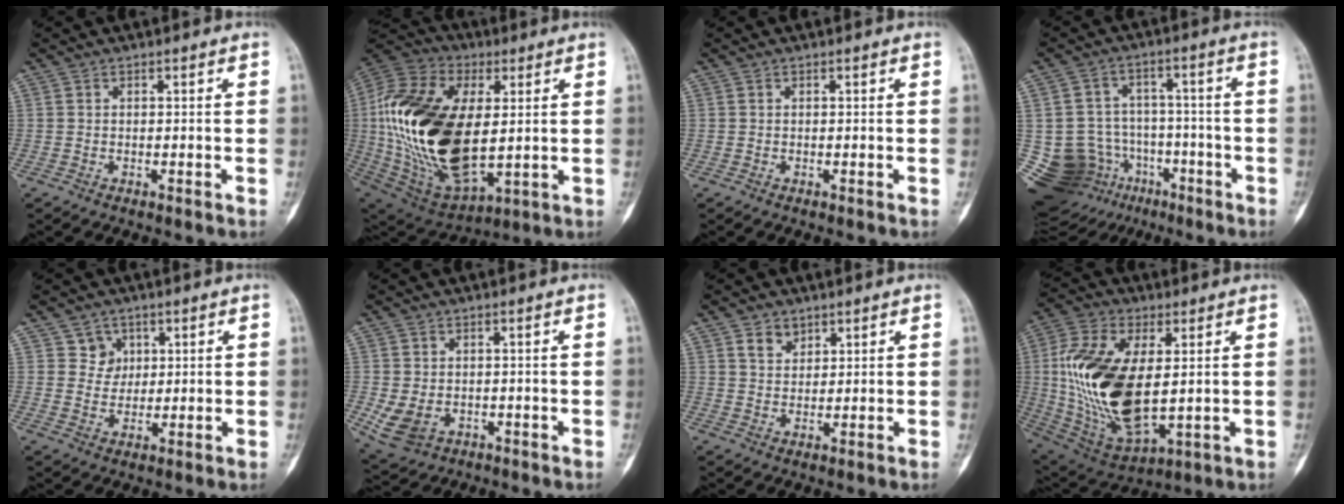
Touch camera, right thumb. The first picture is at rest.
{"total": 30.1, "force": [2.0, 16.3, 25.2], "torque": [-0.513, -0.012, 0.046]}
{"total": 0.0}
{"total": 17.1, "force": [-8.3, 13.5, 6.4], "torque": [-0.104, 0.085, -0.120]}
{"total": 4.4, "force": [2.0, 3.9, 0.4], "torque": [0.023, -0.007, 0.033]}
{"total": 6.1, "force": [-1.1, 4.8, 3.6], "torque": [-0.068, 0.000, -0.003]}
{"total": 3.8, "force": [2.4, 2.6, 1.3], "torque": [-0.007, -0.018, 0.047]}
{"total": 22.6, "force": [1.8, 11.7, 19.2], "torque": [-0.383, -0.015, 0.046]}